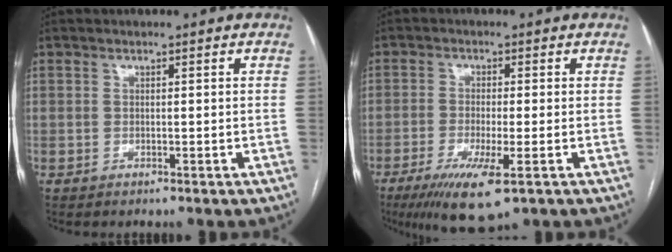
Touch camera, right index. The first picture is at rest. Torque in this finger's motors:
{"motor_torque": [1.09, -0.08, 0.49, 0.11]}